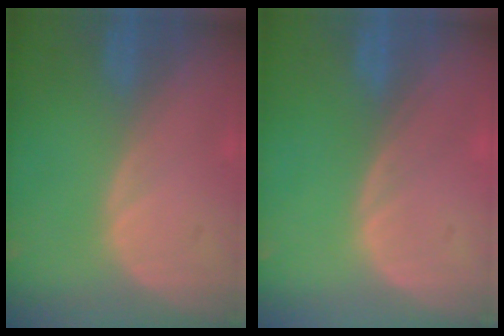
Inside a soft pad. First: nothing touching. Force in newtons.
{"total": 0.0}